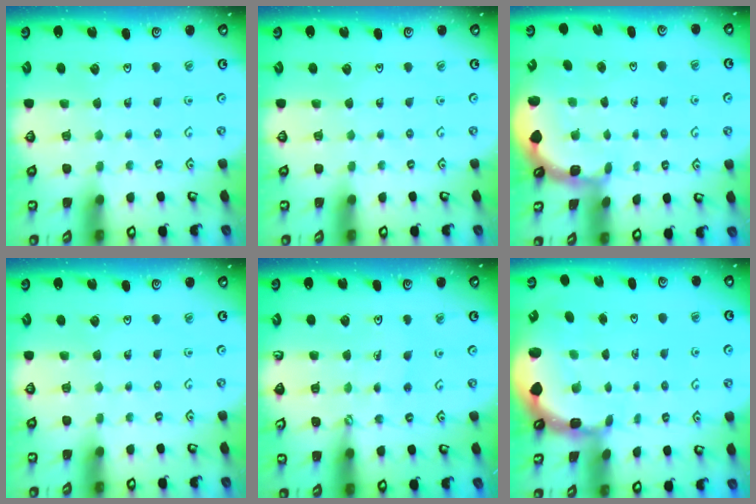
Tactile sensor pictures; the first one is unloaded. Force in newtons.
{"total": 0.0}
{"total": 1.9, "press": 1.9, "slide": 0.2}
{"total": 0.0}
{"total": 3.6, "press": 3.3, "slide": 1.3}
{"total": 2.5, "press": 2.4, "slide": 0.9}